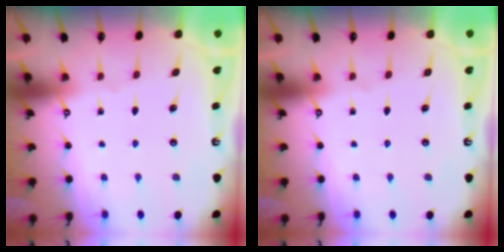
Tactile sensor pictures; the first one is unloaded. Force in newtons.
{"total": 0.0}